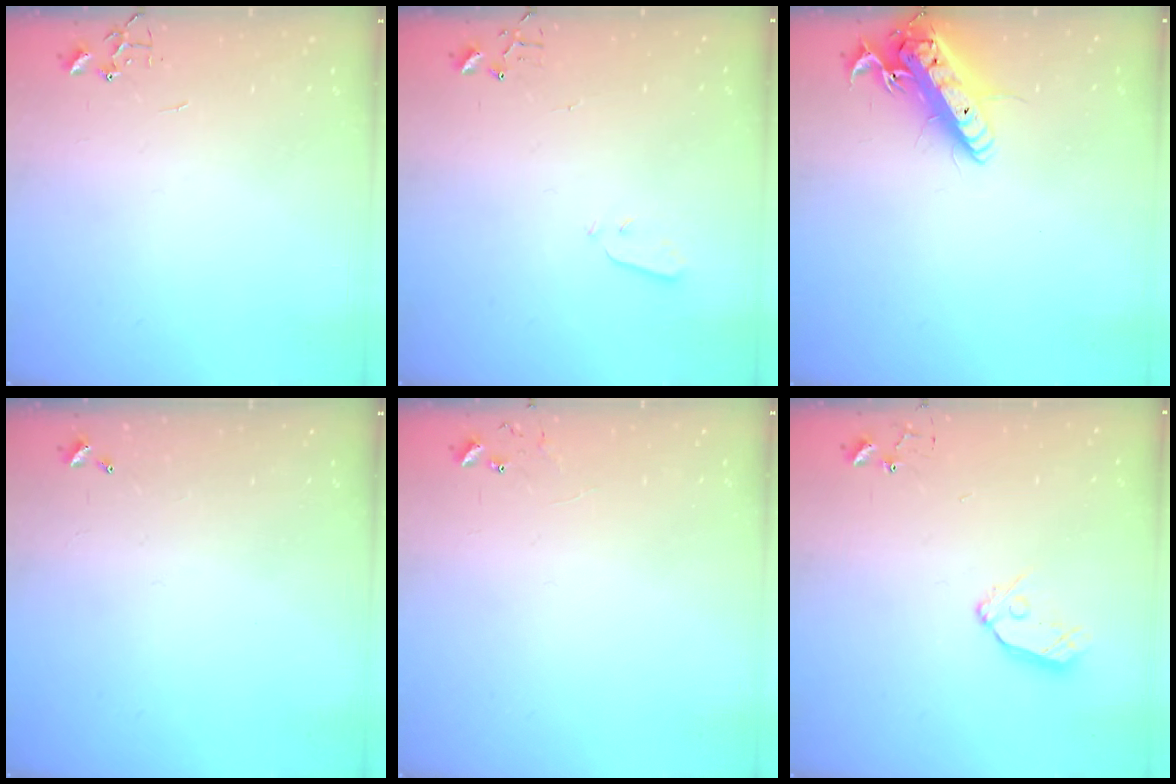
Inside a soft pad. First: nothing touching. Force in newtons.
{"total": 3.0, "press": 3.0, "slide": 0.3}
{"total": 16.4, "press": 16.1, "slide": 3.0}
{"total": 0.0}
{"total": 5.8, "press": 5.8, "slide": 0.5}
{"total": 8.4, "press": 8.4, "slide": 0.7}